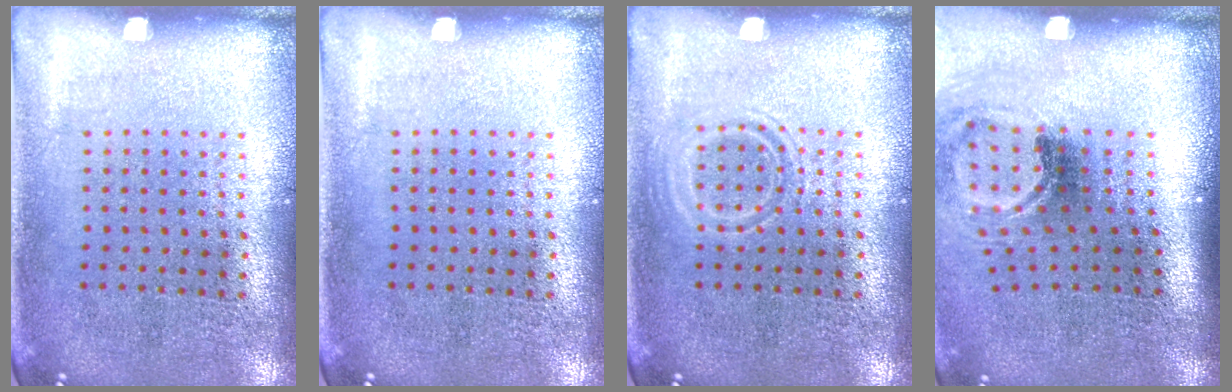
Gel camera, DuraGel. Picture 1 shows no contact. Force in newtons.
{"total": 0.0}
{"total": 1.5, "press": 1.5, "slide": 0.3}
{"total": 2.0, "press": 1.2, "slide": 1.6}